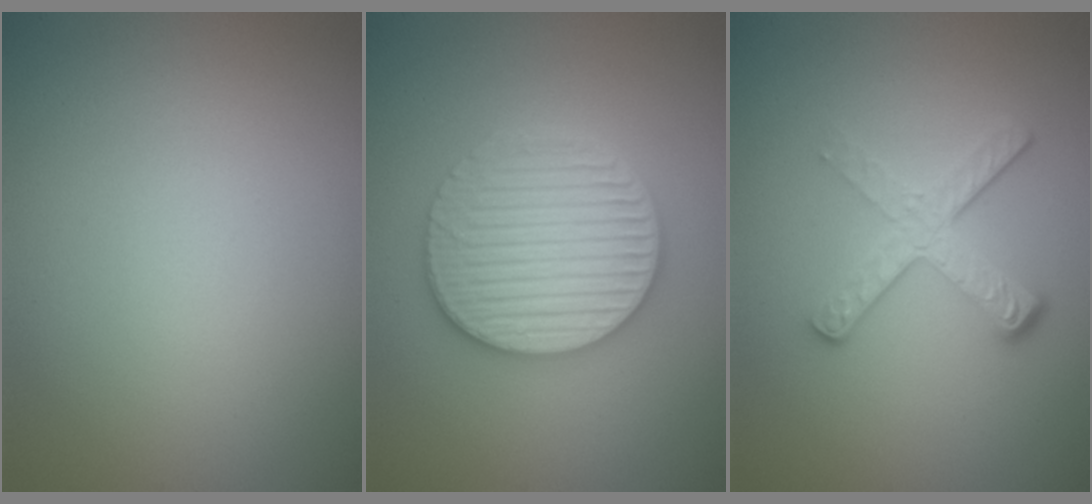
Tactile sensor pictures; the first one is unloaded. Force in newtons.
{"total": 5.9, "press": 5.8, "slide": 1.1}
{"total": 4.0, "press": 2.6, "slide": 3.1}